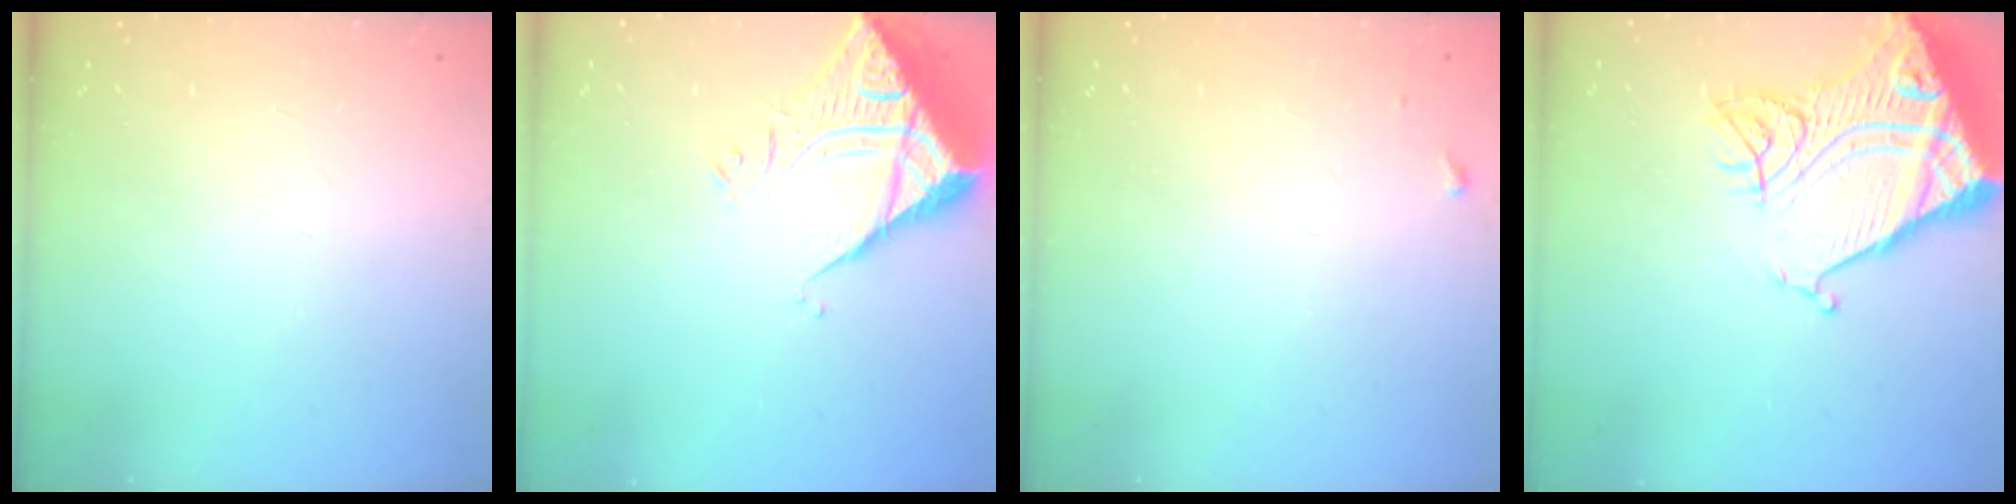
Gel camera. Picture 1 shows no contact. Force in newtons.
{"total": 9.0, "press": 8.9, "slide": 0.8}
{"total": 3.3, "press": 3.3, "slide": 0.4}
{"total": 20.1, "press": 19.9, "slide": 2.6}